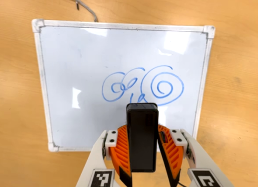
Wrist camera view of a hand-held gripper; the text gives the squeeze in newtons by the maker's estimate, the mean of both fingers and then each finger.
{"total": 6.2, "left": 5.2, "right": 7.1}